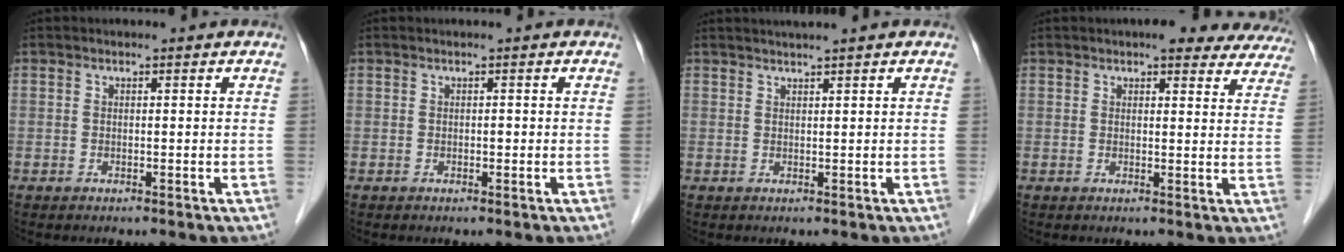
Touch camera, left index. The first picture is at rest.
{"total": 0.0}
{"total": 2.2, "force": [1.9, -0.6, 1.0], "torque": [-0.008, 0.011, 0.037]}
{"total": 12.1, "force": [10.6, 3.6, 4.4], "torque": [-0.017, -0.002, 0.098]}